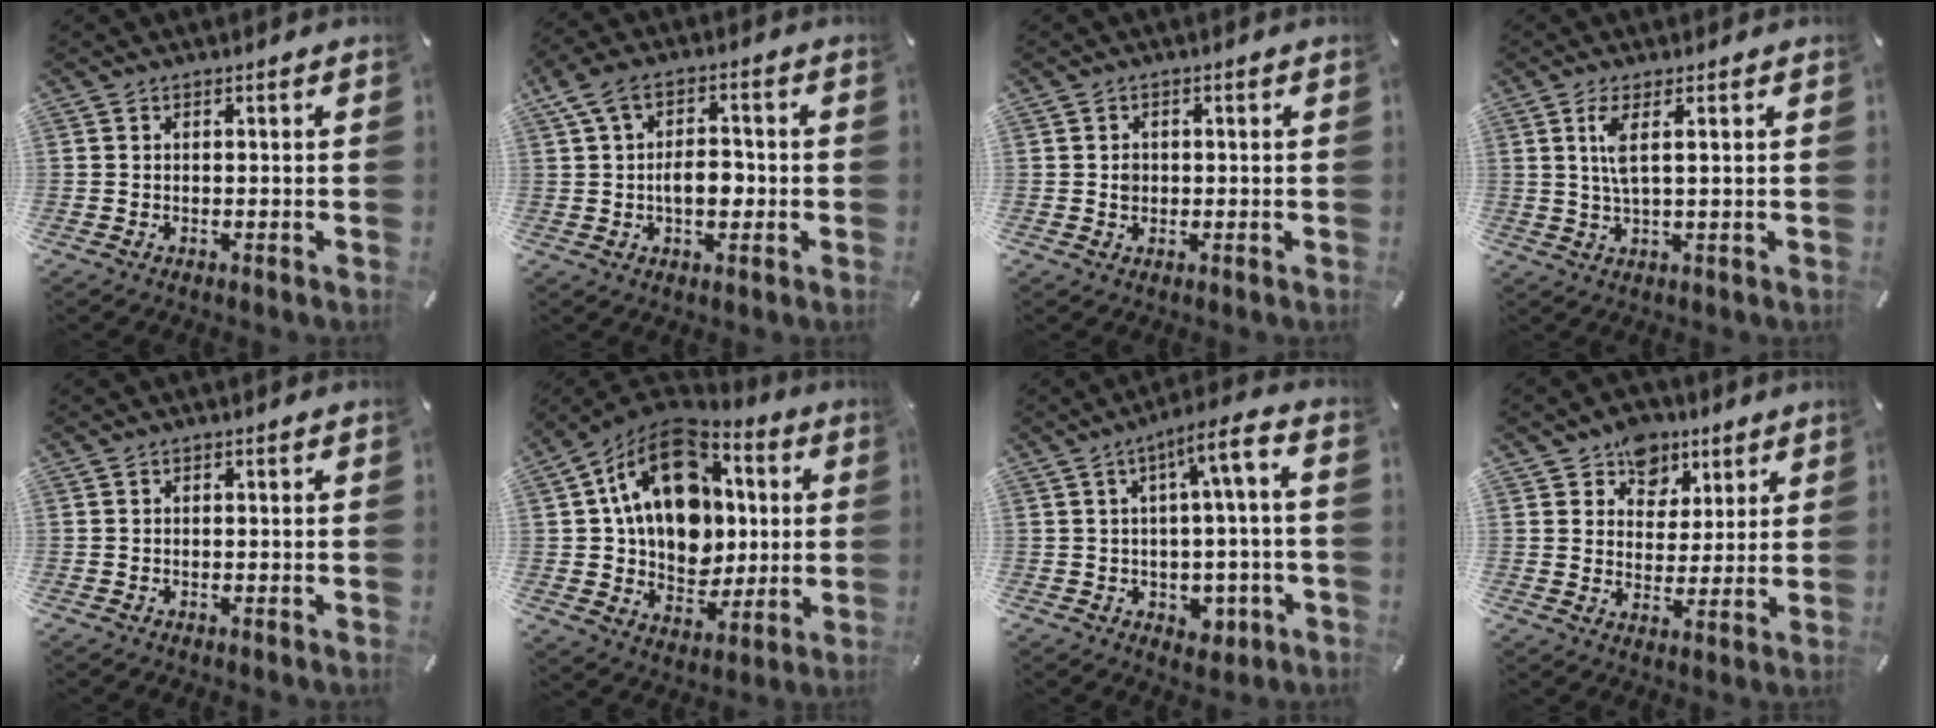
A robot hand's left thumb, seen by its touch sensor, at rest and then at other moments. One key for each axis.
{"total": 8.7, "fx": -0.4, "fy": 5.9, "fz": 6.4, "tx": -0.116, "ty": 0.009, "tz": -0.010}
{"total": 1.7, "fx": 0.0, "fy": 1.5, "fz": 0.7, "tx": -0.008, "ty": 0.002, "tz": -0.003}
{"total": 4.9, "fx": 1.6, "fy": 0.9, "fz": 4.6, "tx": -0.094, "ty": -0.002, "tz": 0.026}
{"total": 0.0}
{"total": 20.9, "fx": 5.3, "fy": 15.5, "fz": 13.0, "tx": -0.223, "ty": -0.017, "tz": 0.097}
{"total": 10.3, "fx": 0.1, "fy": 4.6, "fz": 9.2, "tx": -0.126, "ty": -0.001, "tz": -0.001}
{"total": 9.0, "fx": 5.6, "fy": 6.9, "fz": 1.1, "tx": -0.012, "ty": -0.038, "tz": 0.103}